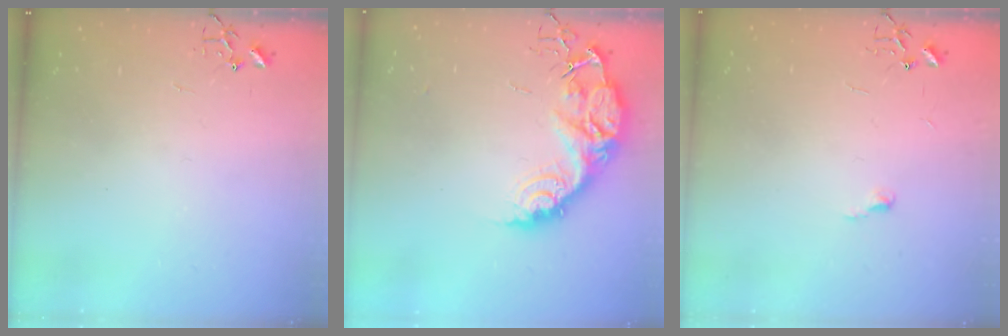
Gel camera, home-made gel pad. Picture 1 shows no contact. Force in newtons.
{"total": 16.1, "press": 16.0, "slide": 1.5}
{"total": 3.4, "press": 3.4, "slide": 0.5}